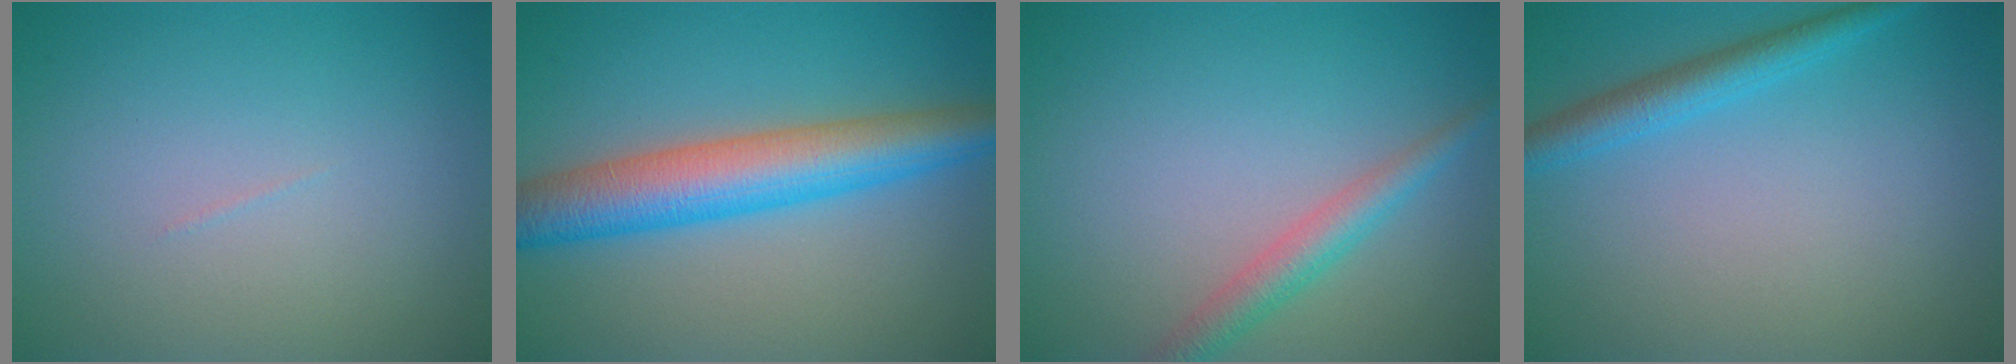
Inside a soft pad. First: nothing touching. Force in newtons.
{"total": 7.2, "press": 7.2, "slide": 0.1}
{"total": 2.7, "press": 2.7, "slide": 0.2}
{"total": 2.7, "press": 2.7, "slide": 0.2}